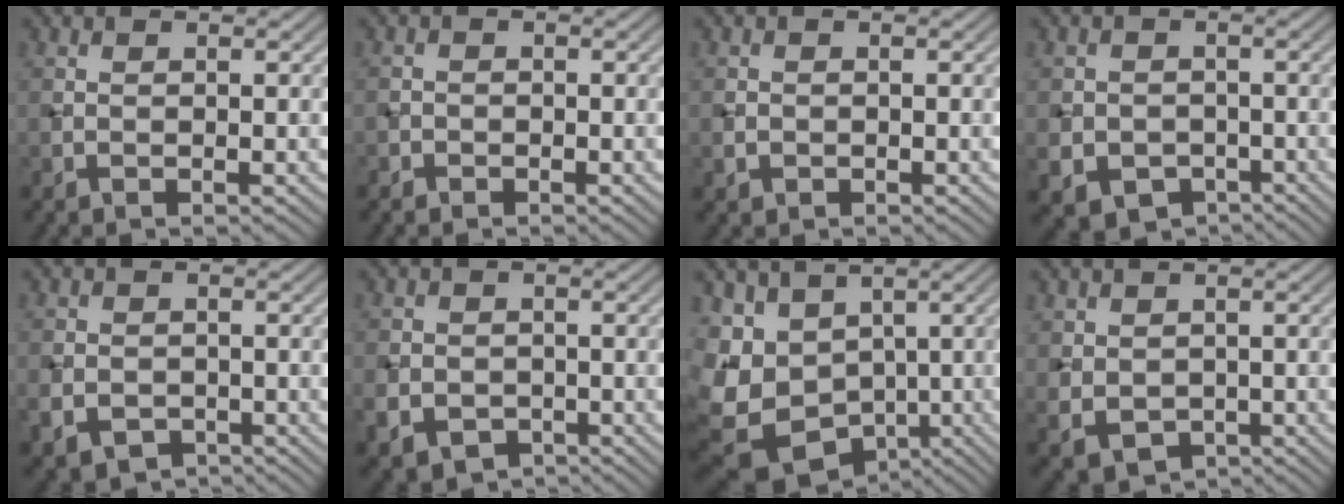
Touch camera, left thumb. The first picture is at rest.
{"total": 1.4, "force": [-0.9, 1.0, 0.0], "torque": [0.009, -0.003, -0.021]}
{"total": 1.1, "force": [-0.4, 1.0, 0.2], "torque": [-0.004, -0.006, -0.009]}
{"total": 5.3, "force": [-2.1, 4.5, 1.7], "torque": [-0.034, -0.018, -0.041]}
{"total": 4.4, "force": [-2.1, 3.4, 1.8], "torque": [-0.040, -0.016, -0.036]}
{"total": 5.1, "force": [-2.3, 4.2, 1.9], "torque": [-0.039, -0.019, -0.046]}
{"total": 13.2, "force": [-4.5, 10.6, 6.4], "torque": [-0.200, -0.040, -0.036]}
{"total": 3.4, "force": [-0.1, 3.0, 1.6], "torque": [-0.047, -0.020, 0.004]}